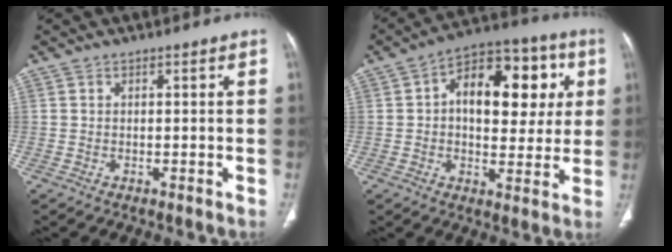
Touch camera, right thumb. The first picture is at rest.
{"total": 18.2, "force": [3.6, 10.6, 14.3], "torque": [-0.158, 0.021, 0.048]}